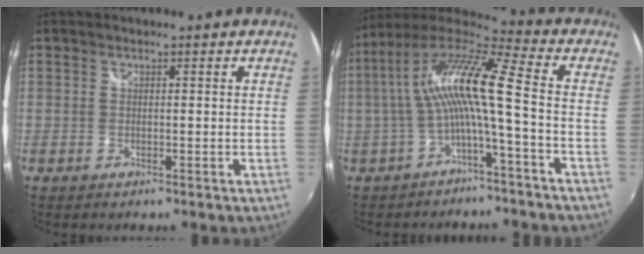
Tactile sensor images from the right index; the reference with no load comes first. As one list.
[{"total": 12.3, "force": [-1.5, 0.3, 12.3], "torque": [-0.233, 0.013, -0.027]}]